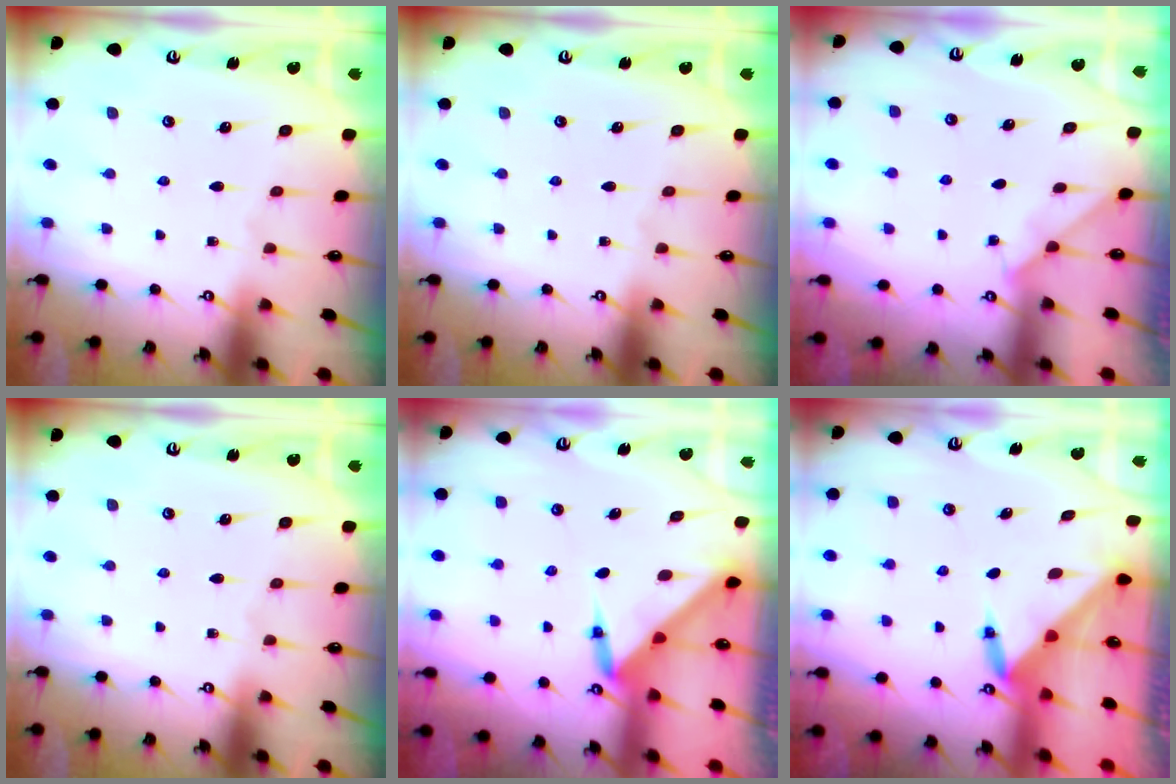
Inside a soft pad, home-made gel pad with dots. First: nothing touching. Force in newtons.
{"total": 0.0}
{"total": 2.4, "press": 2.3, "slide": 0.4}
{"total": 0.0}
{"total": 3.2, "press": 3.2, "slide": 0.0}
{"total": 3.6, "press": 3.5, "slide": 0.4}